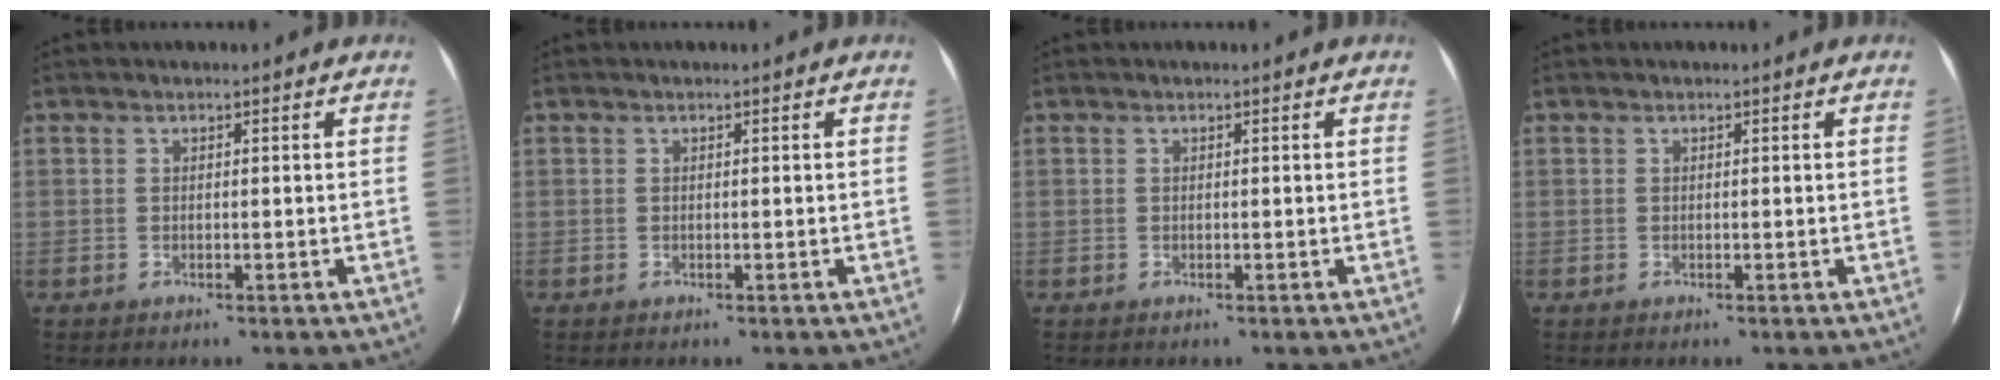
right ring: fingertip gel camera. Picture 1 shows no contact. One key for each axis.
{"total": 0.0}
{"total": 0.0}
{"total": 0.0}